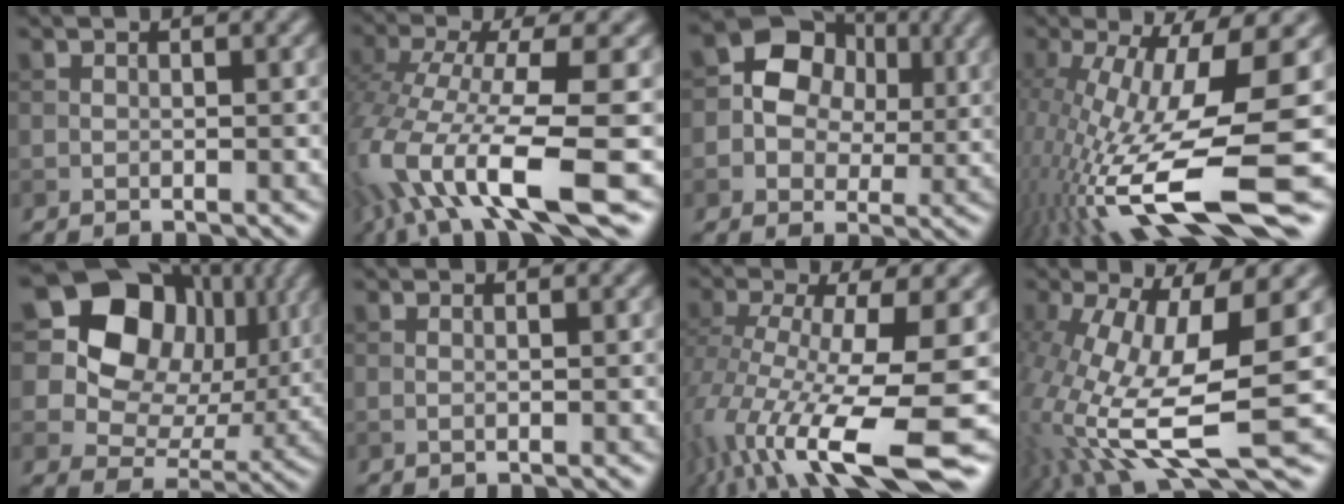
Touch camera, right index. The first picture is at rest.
{"total": 11.9, "force": [-5.1, 3.3, 10.2], "torque": [-0.208, -0.013, -0.089]}
{"total": 6.8, "force": [1.4, 5.5, 3.8], "torque": [-0.064, 0.008, 0.005]}
{"total": 14.9, "force": [-3.6, 4.2, 13.8], "torque": [-0.265, -0.019, -0.051]}
{"total": 16.2, "force": [6.8, 12.2, 8.1], "torque": [-0.174, 0.059, 0.122]}
{"total": 0.5, "force": [0.0, 0.1, 0.5], "torque": [-0.008, 0.000, -0.002]}
{"total": 14.0, "force": [-6.0, 3.9, 12.0], "torque": [-0.239, -0.023, -0.093]}
{"total": 14.0, "force": [-2.2, 4.8, 13.0], "torque": [-0.275, -0.027, -0.028]}